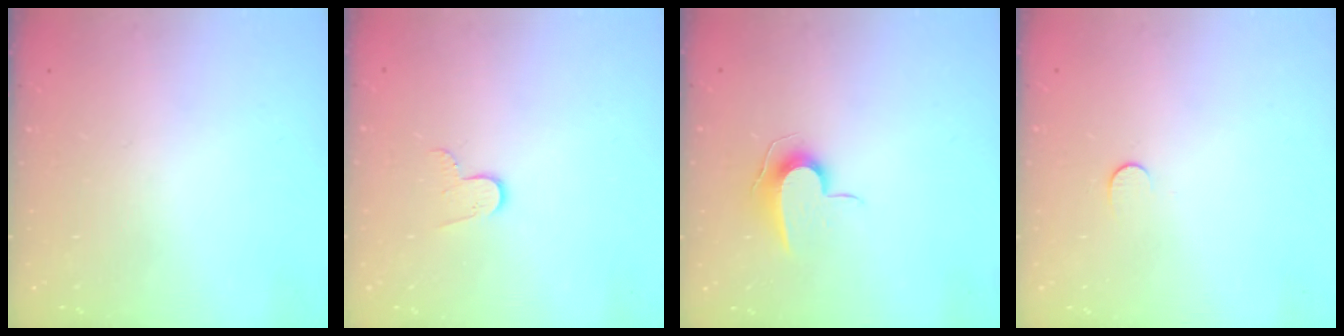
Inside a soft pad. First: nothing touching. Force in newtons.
{"total": 5.2, "press": 5.2, "slide": 0.4}
{"total": 8.8, "press": 8.7, "slide": 0.8}
{"total": 5.2, "press": 5.2, "slide": 0.5}